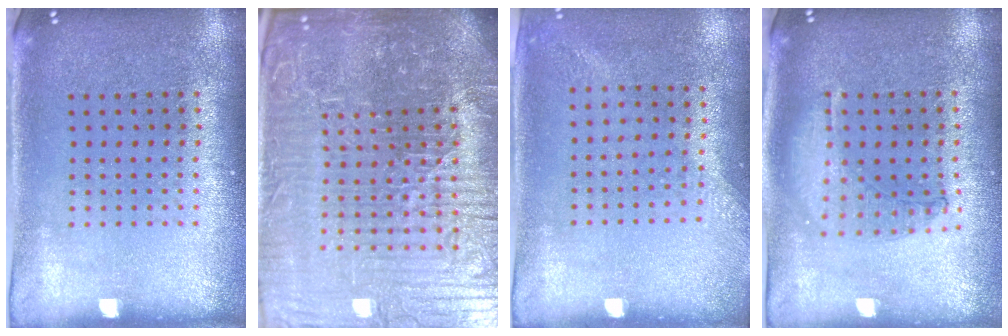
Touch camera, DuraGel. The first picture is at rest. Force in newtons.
{"total": 7.7, "press": 6.9, "slide": 3.4}
{"total": 1.4, "press": 1.1, "slide": 0.9}
{"total": 1.0, "press": 1.0, "slide": 0.1}